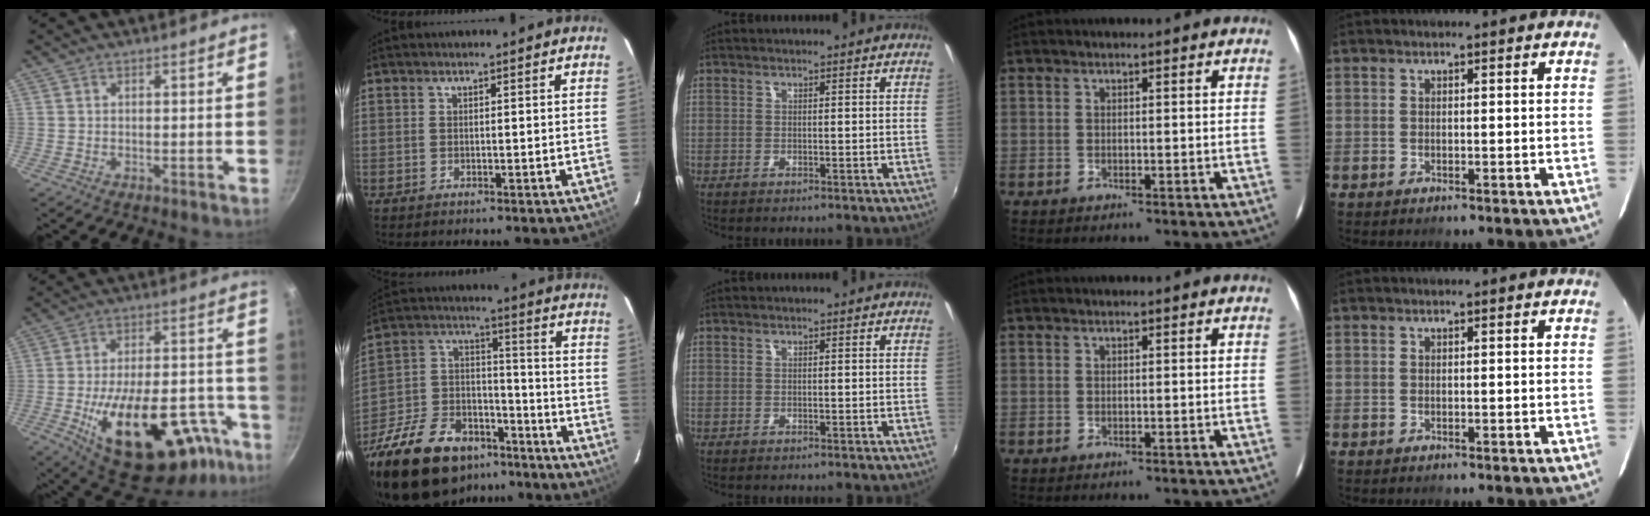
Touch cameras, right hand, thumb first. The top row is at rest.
{"thumb": {"total": 29.9, "force": [-13.6, 14.5, 22.4], "torque": [-0.281, 0.052, -0.183]}, "index": {"total": 29.8, "force": [-20.9, 14.8, 15.3], "torque": [-0.340, 0.007, -0.324]}}